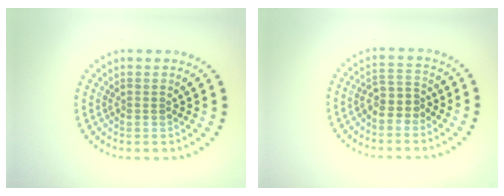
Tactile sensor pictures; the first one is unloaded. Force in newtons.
{"total": 2.4, "press": 2.2, "slide": 1.0}